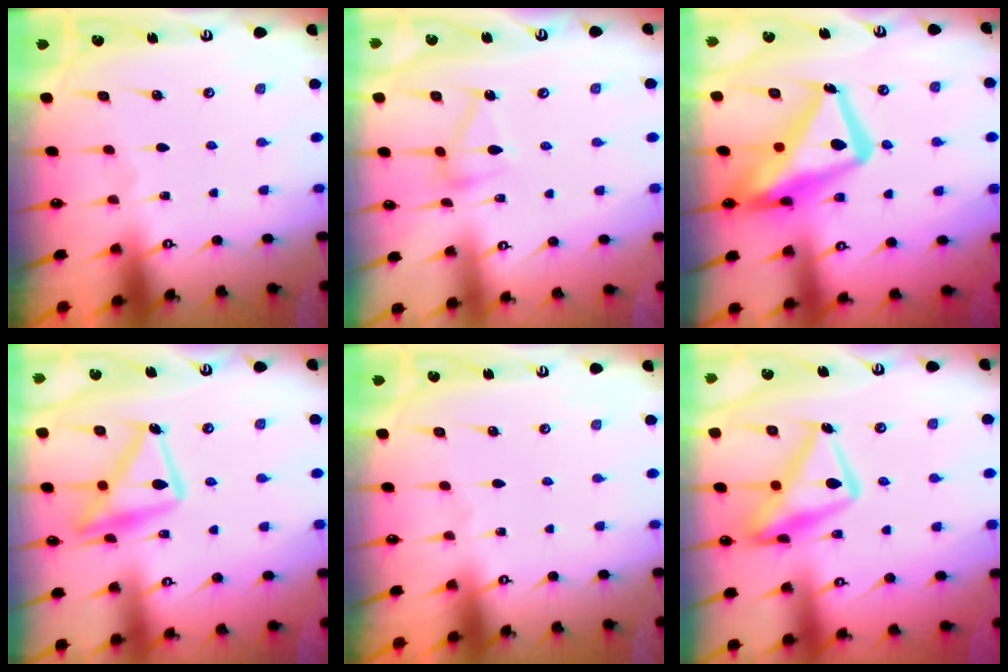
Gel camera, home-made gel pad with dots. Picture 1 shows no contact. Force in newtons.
{"total": 10.6, "press": 10.6, "slide": 0.4}
{"total": 19.8, "press": 19.8, "slide": 1.8}
{"total": 16.3, "press": 16.2, "slide": 1.1}
{"total": 0.0}
{"total": 16.3, "press": 16.2, "slide": 1.4}